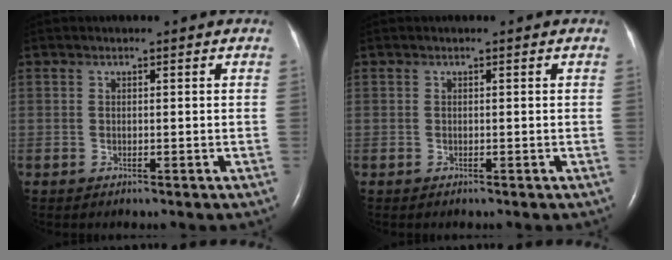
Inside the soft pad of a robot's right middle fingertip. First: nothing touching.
{"total": 0.0}